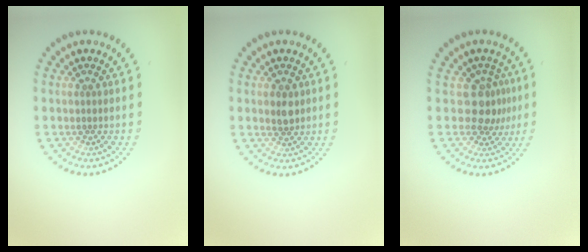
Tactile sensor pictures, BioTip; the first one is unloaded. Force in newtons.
{"total": 1.7, "press": 1.7, "slide": 0.3}
{"total": 2.7, "press": 2.1, "slide": 1.7}